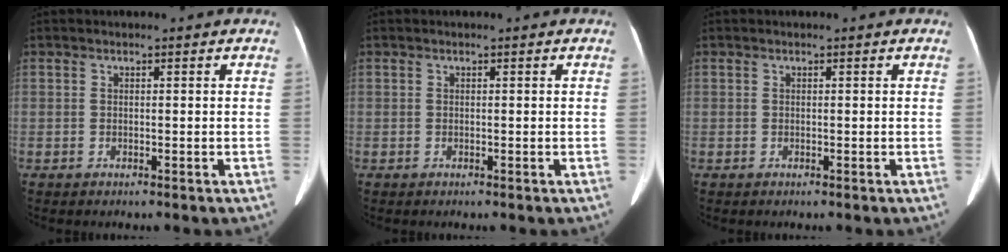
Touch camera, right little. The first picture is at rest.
{"total": 0.0}
{"total": 0.0}